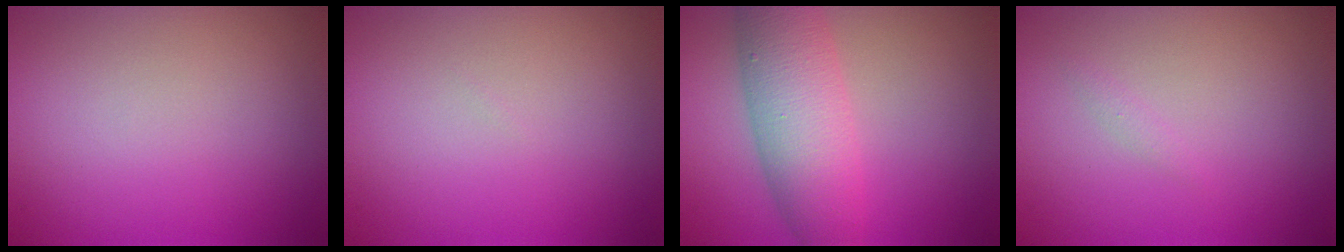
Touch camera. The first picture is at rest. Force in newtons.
{"total": 0.0}
{"total": 6.8, "press": 6.8, "slide": 0.2}
{"total": 0.5, "press": 0.5, "slide": 0.0}